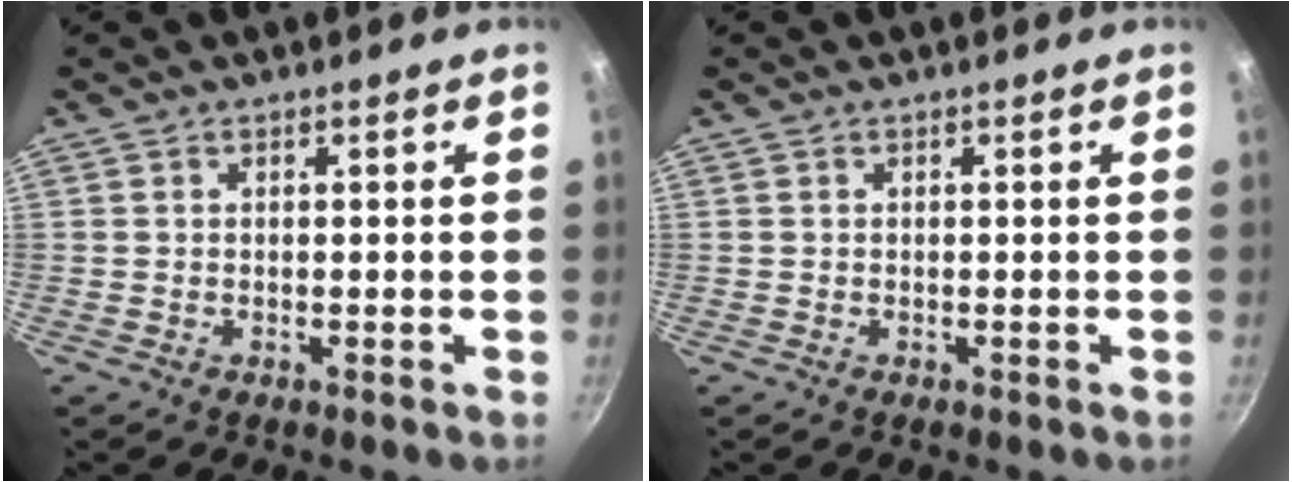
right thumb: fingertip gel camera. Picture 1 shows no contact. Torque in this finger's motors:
{"motor_torque": [-0.32, 0.10, 0.04, -0.30, 0.00]}